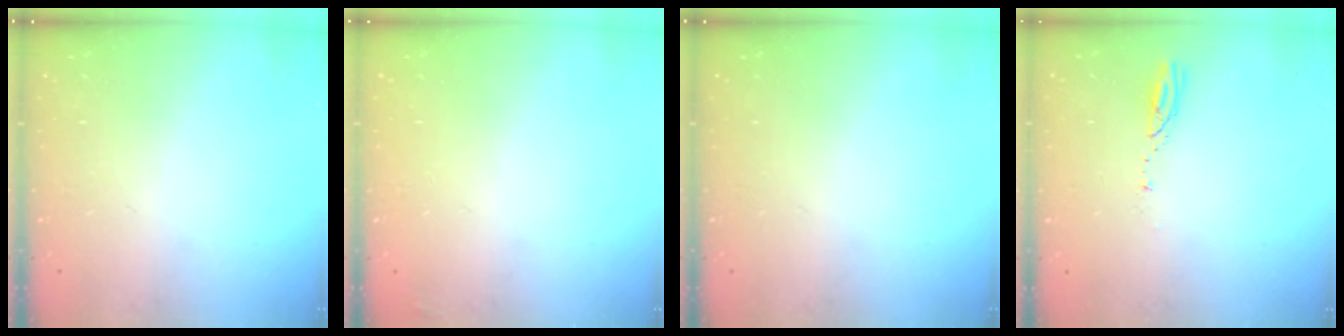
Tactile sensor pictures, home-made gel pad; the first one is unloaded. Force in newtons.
{"total": 2.3, "press": 2.2, "slide": 0.8}
{"total": 0.0}
{"total": 3.0, "press": 3.0, "slide": 0.2}